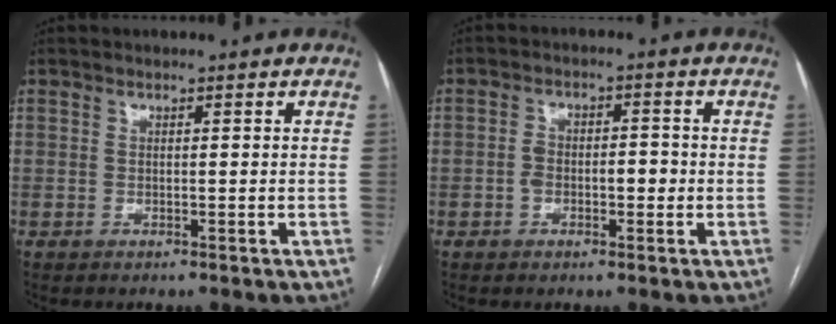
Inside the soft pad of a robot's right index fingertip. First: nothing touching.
{"total": 4.2, "force": [-0.9, 2.4, 3.3], "torque": [-0.056, 0.020, -0.013]}